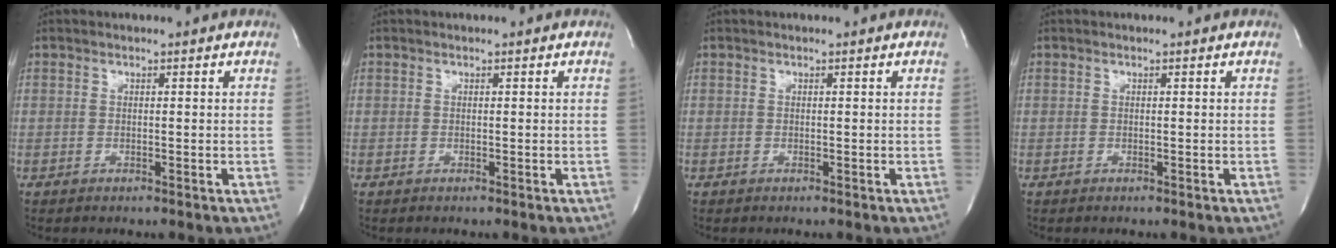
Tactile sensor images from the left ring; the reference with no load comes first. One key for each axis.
{"total": 0.0}
{"total": 0.0}
{"total": 0.0}